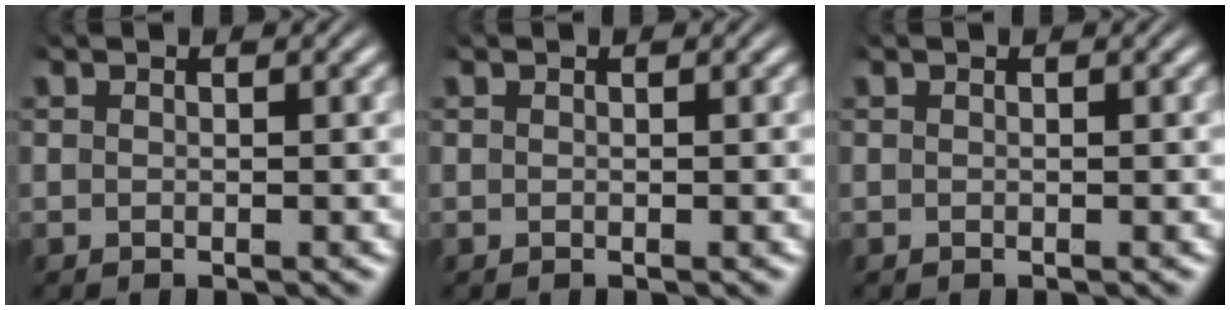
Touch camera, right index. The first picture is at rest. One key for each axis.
{"total": 0.0}
{"total": 0.0}